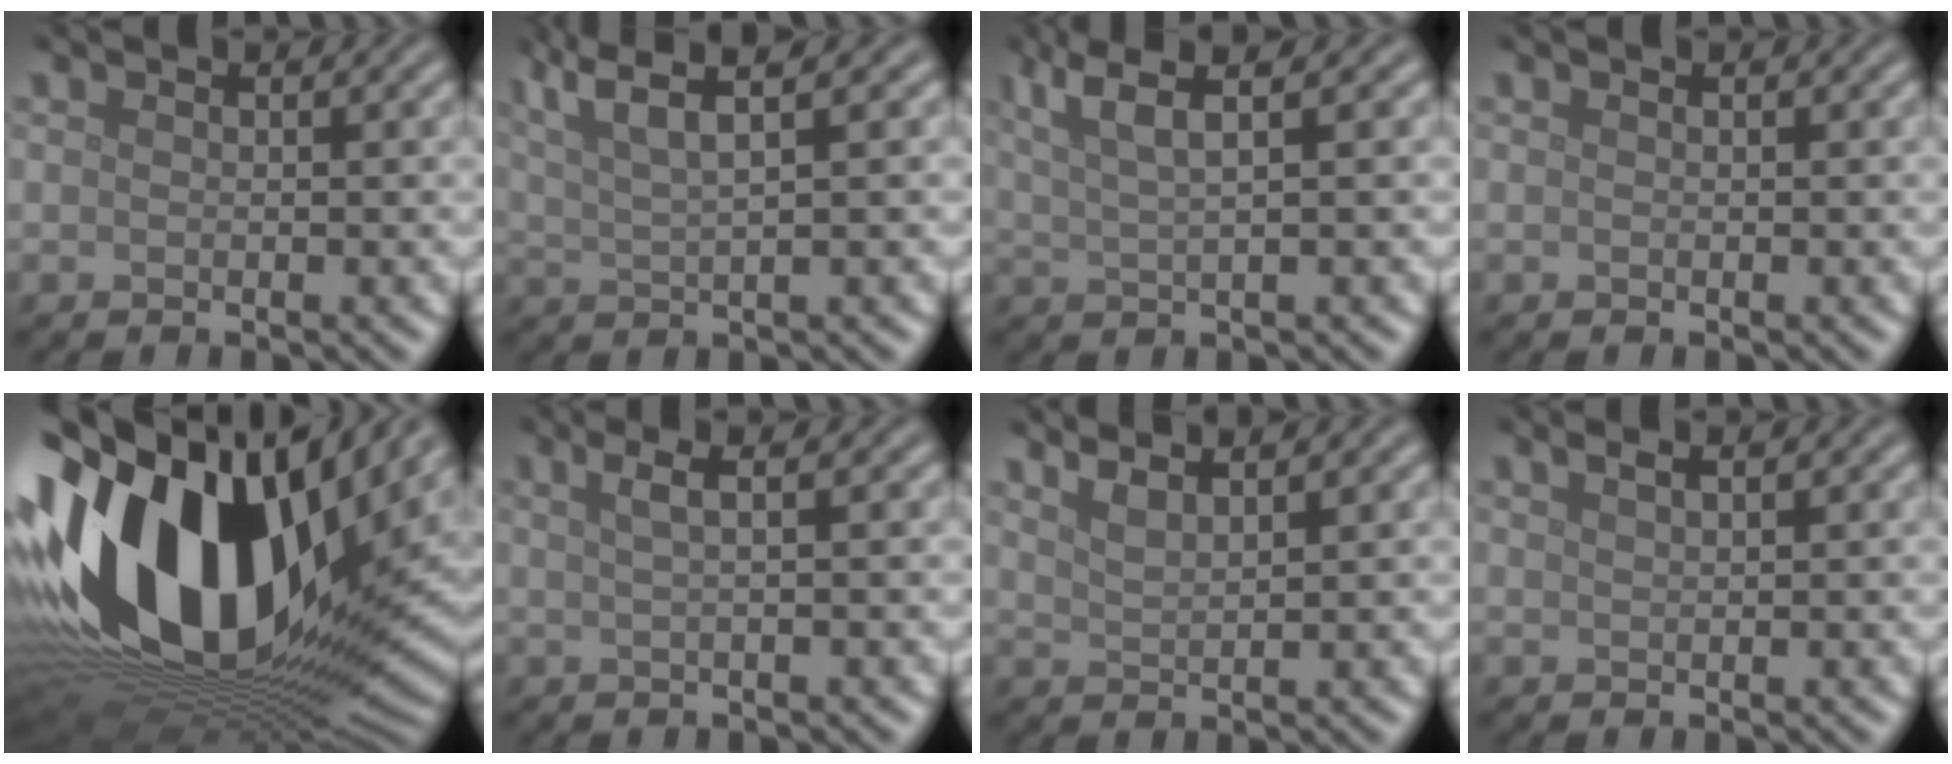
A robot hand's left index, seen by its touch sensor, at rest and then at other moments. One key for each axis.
{"total": 5.4, "fx": 3.3, "fy": 1.1, "fz": 4.2, "tx": -0.075, "ty": 0.016, "tz": 0.059}
{"total": 4.5, "fx": 2.6, "fy": 0.9, "fz": 3.6, "tx": -0.065, "ty": 0.014, "tz": 0.049}
{"total": 0.0}
{"total": 19.1, "fx": 3.8, "fy": 11.1, "fz": 15.1, "tx": -0.303, "ty": 0.017, "tz": 0.056}
{"total": 2.7, "fx": 1.2, "fy": 0.9, "fz": 2.3, "tx": -0.025, "ty": 0.006, "tz": 0.001}
{"total": 3.0, "fx": 2.4, "fy": 0.7, "fz": 1.5, "tx": -0.011, "ty": 0.011, "tz": 0.027}
{"total": 1.6, "fx": 1.1, "fy": 0.6, "fz": 1.0, "tx": -0.006, "ty": -0.001, "tz": 0.007}